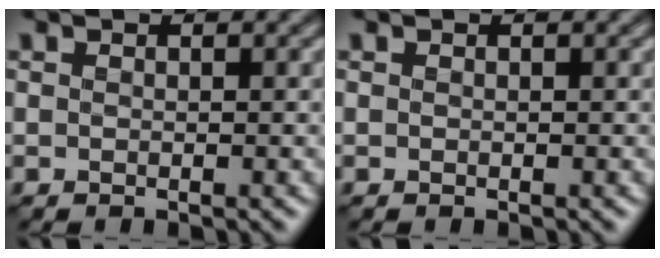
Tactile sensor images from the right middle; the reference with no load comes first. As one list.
[{"total": 0.0}]